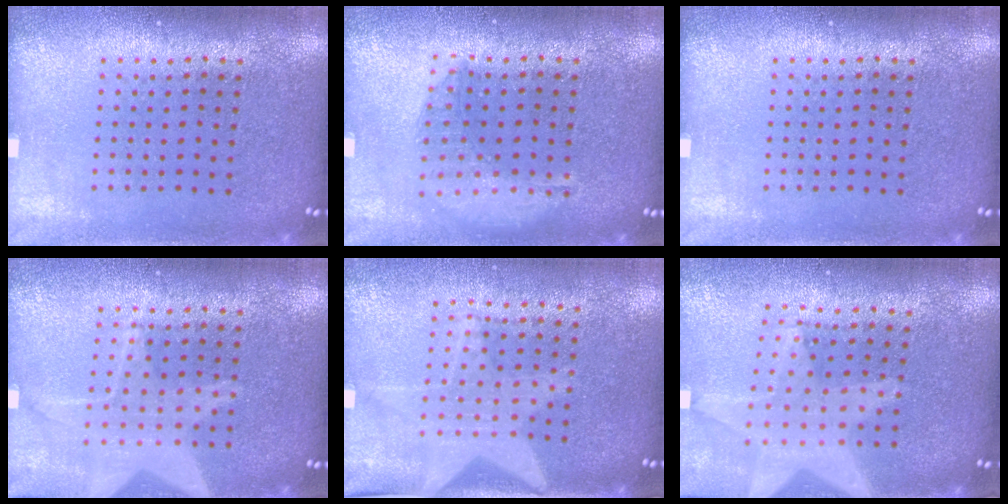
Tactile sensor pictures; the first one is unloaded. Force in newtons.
{"total": 1.4, "press": 1.3, "slide": 0.5}
{"total": 0.0}
{"total": 1.6, "press": 1.6, "slide": 0.2}
{"total": 1.4, "press": 1.4, "slide": 0.3}
{"total": 1.9, "press": 1.6, "slide": 1.0}